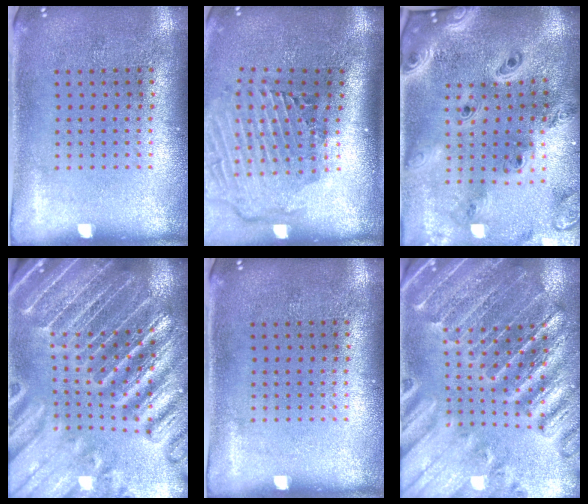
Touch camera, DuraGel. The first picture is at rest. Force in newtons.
{"total": 3.0, "press": 2.1, "slide": 2.1}
{"total": 3.9, "press": 3.0, "slide": 2.5}
{"total": 4.9, "press": 4.4, "slide": 2.2}
{"total": 0.0}
{"total": 2.8, "press": 2.8, "slide": 0.4}